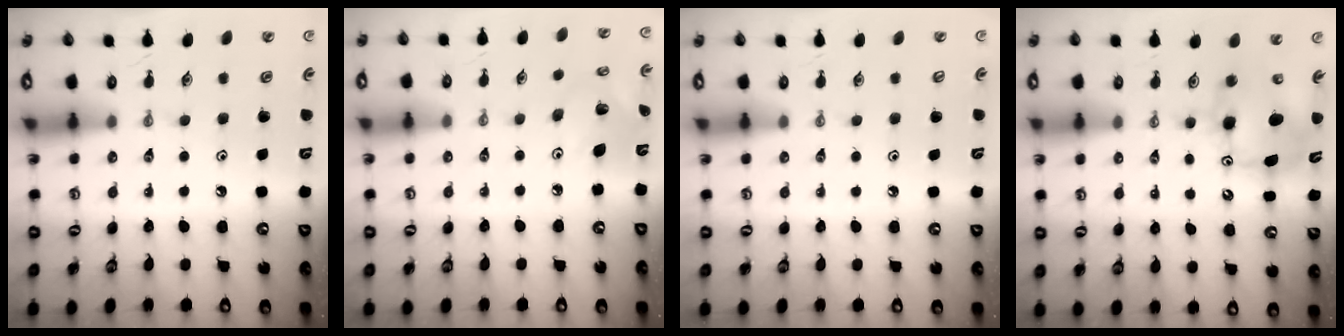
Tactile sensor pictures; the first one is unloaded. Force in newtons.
{"total": 6.4, "press": 6.4, "slide": 0.3}
{"total": 0.7, "press": 0.1, "slide": 0.7}
{"total": 8.5, "press": 8.2, "slide": 2.1}